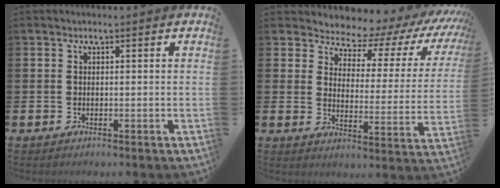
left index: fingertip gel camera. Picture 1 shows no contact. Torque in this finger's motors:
{"motor_torque": [1.49, -0.65, 0.32, 0.00]}